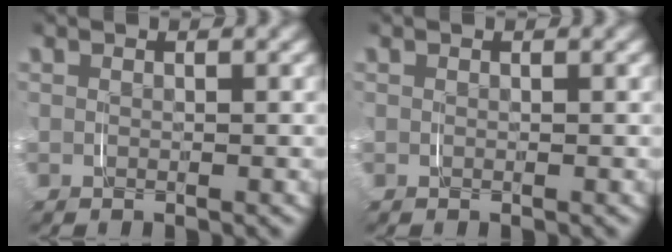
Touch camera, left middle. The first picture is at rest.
{"total": 0.0}